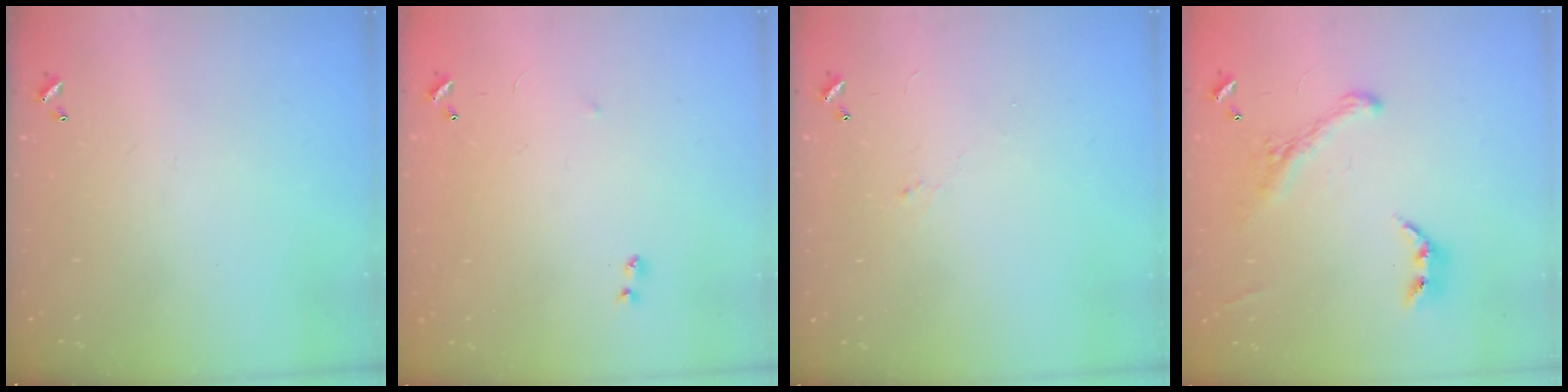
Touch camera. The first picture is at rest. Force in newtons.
{"total": 7.4, "press": 7.3, "slide": 0.6}
{"total": 0.7, "press": 0.4, "slide": 0.6}
{"total": 2.9, "press": 2.7, "slide": 1.2}